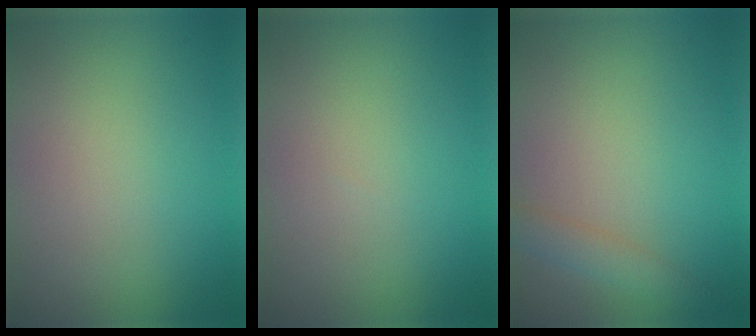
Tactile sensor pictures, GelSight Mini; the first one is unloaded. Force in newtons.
{"total": 0.0}
{"total": 2.0, "press": 2.0, "slide": 0.0}